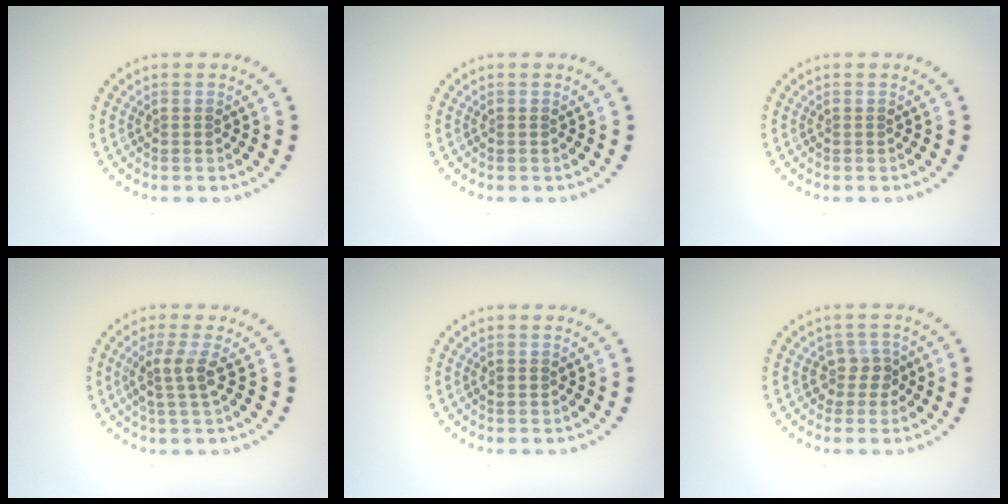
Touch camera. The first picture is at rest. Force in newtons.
{"total": 0.0}
{"total": 0.0}
{"total": 2.4, "press": 1.9, "slide": 1.5}
{"total": 0.8, "press": 0.8, "slide": 0.1}
{"total": 2.1, "press": 1.7, "slide": 1.2}